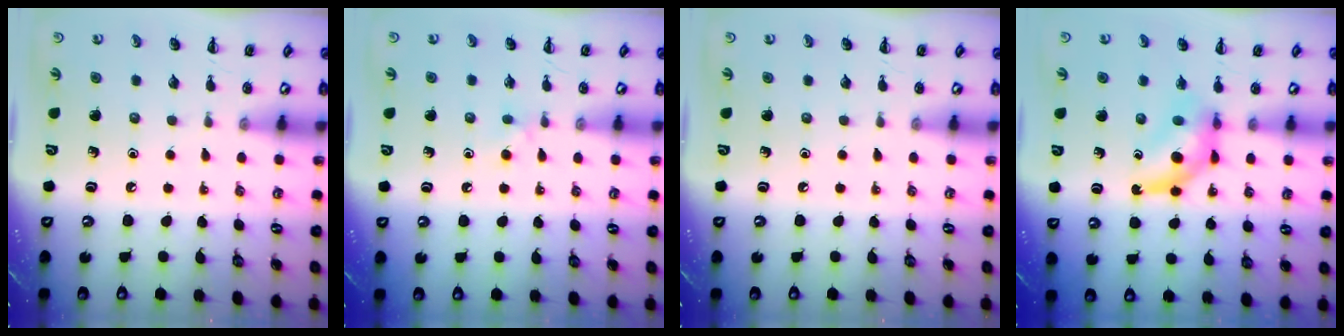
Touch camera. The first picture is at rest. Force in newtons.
{"total": 2.8, "press": 2.6, "slide": 1.1}
{"total": 0.0}
{"total": 6.1, "press": 6.0, "slide": 1.1}